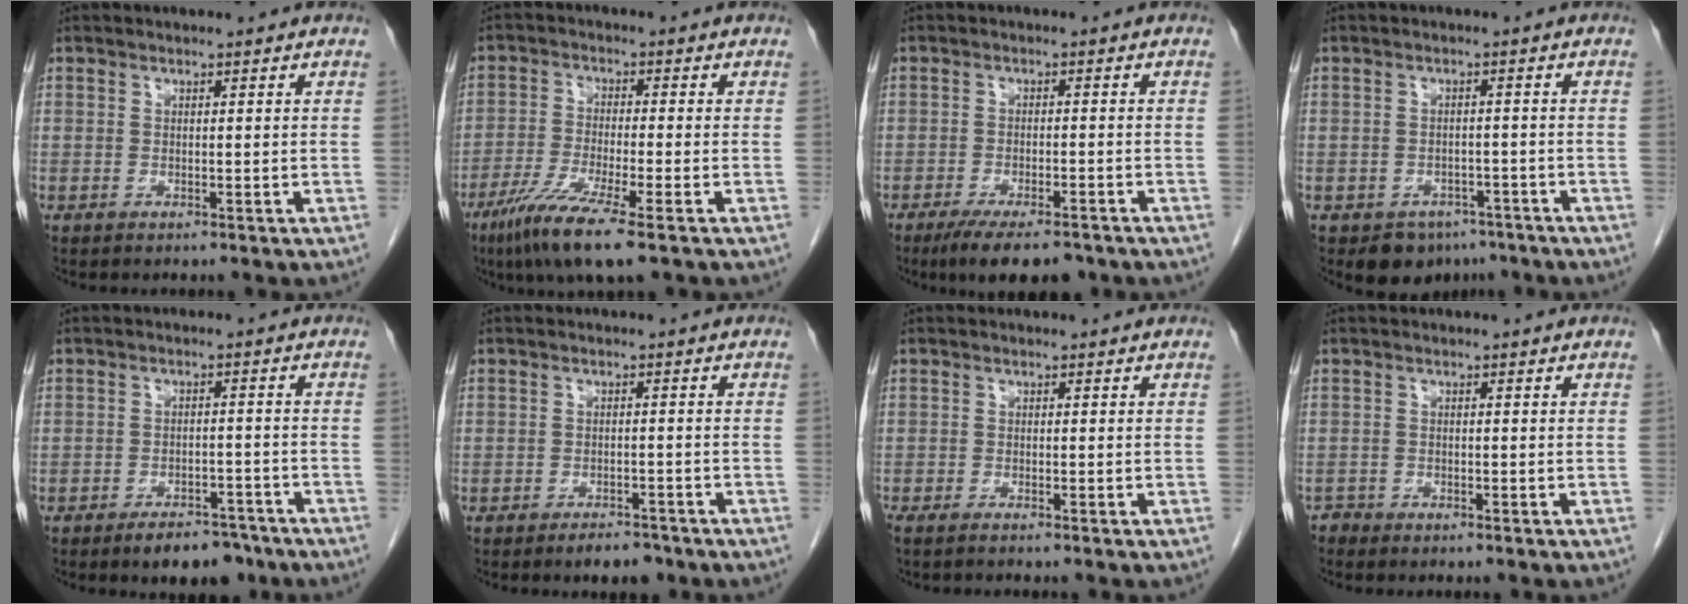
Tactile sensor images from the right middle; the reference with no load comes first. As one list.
[{"total": 9.1, "force": [-5.6, -0.2, 7.1], "torque": [-0.143, -0.030, -0.104]}, {"total": 8.8, "force": [-6.8, 2.2, 5.1], "torque": [-0.079, -0.015, -0.103]}, {"total": 4.2, "force": [-2.9, 2.9, 0.8], "torque": [-0.009, 0.005, -0.035]}, {"total": 6.2, "force": [-4.9, 2.6, 2.9], "torque": [-0.040, 0.000, -0.069]}, {"total": 3.3, "force": [-2.6, 1.2, 1.6], "torque": [-0.027, -0.002, -0.033]}, {"total": 1.6, "force": [-1.3, -0.2, 0.8], "torque": [-0.007, -0.001, -0.019]}, {"total": 0.8, "force": [-0.7, 0.1, -0.3], "torque": [0.010, -0.002, -0.016]}]